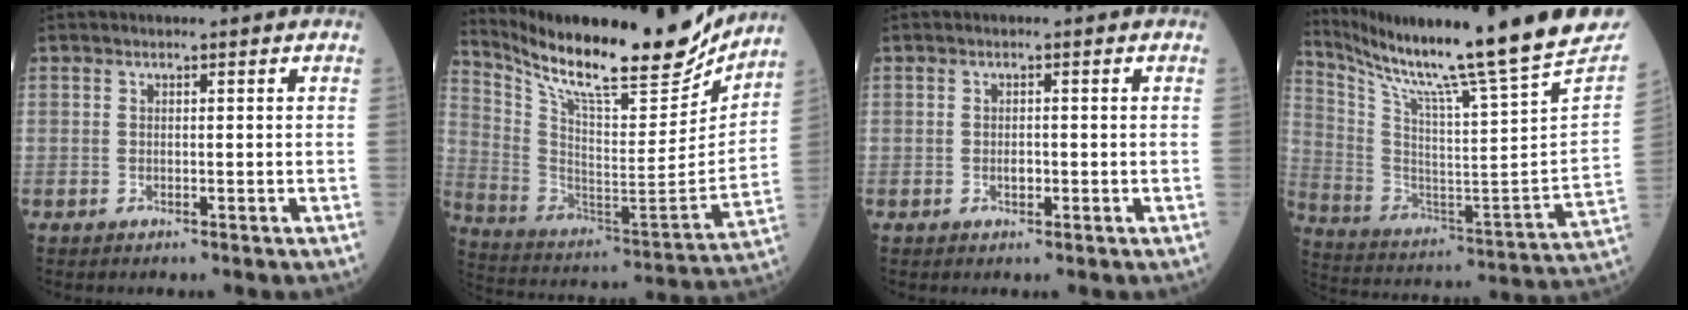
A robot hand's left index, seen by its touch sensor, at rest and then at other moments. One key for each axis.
{"total": 24.6, "fx": 20.8, "fy": 4.2, "fz": 12.3, "tx": -0.227, "ty": -0.035, "tz": 0.324}
{"total": 1.2, "fx": -0.4, "fy": 0.6, "fz": 0.9, "tx": -0.018, "ty": -0.001, "tz": -0.005}
{"total": 30.5, "fx": 25.4, "fy": -0.9, "fz": 16.8, "tx": -0.304, "ty": -0.098, "tz": 0.374}